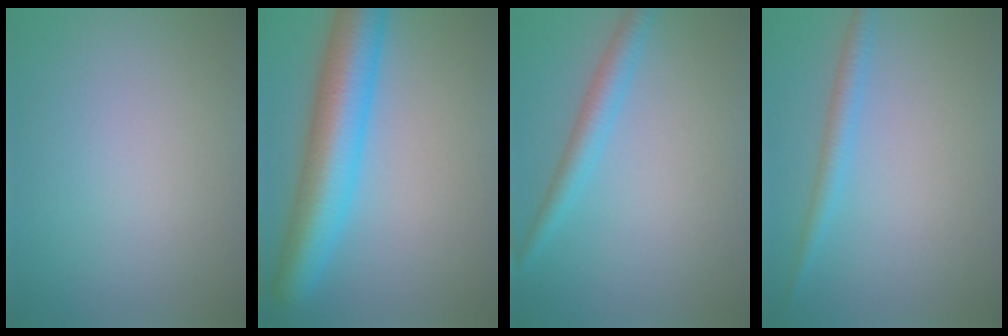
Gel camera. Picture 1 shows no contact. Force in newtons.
{"total": 8.6, "press": 8.6, "slide": 0.3}
{"total": 2.7, "press": 2.7, "slide": 0.2}
{"total": 2.1, "press": 2.1, "slide": 0.1}